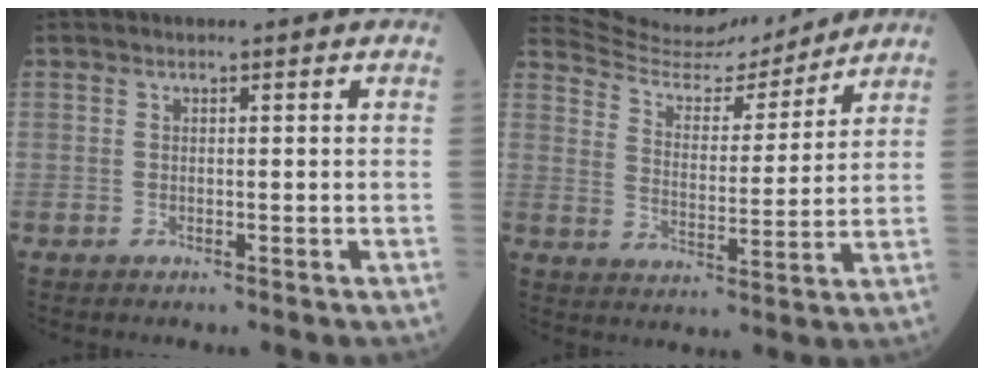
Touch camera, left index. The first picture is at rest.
{"total": 12.7, "force": [12.5, 1.6, 1.8], "torque": [-0.040, 0.000, 0.202]}